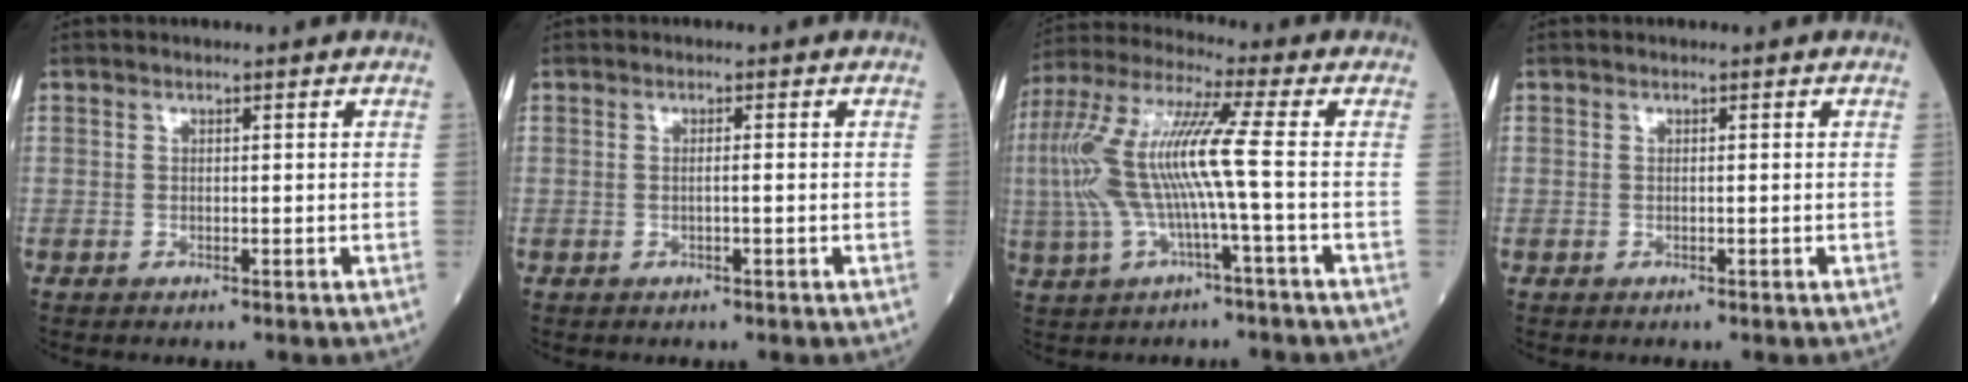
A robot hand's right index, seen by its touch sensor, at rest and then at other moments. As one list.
[{"total": 0.8, "force": [0.0, -0.1, 0.8], "torque": [-0.016, 0.001, 0.002]}, {"total": 12.7, "force": [-0.8, 0.3, 12.7], "torque": [-0.277, 0.024, -0.019]}, {"total": 0.0}]